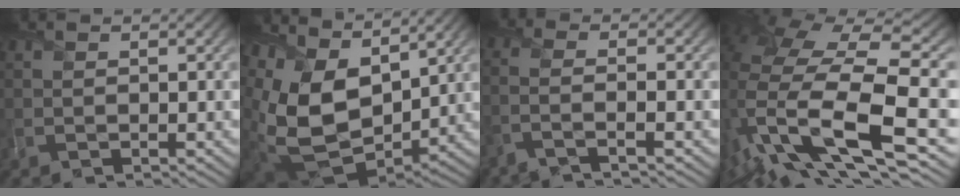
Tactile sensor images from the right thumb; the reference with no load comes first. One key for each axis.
{"total": 15.8, "fx": 3.5, "fy": 10.6, "fz": 11.2, "tx": -0.281, "ty": -0.020, "tz": 0.083}
{"total": 3.8, "fx": -2.4, "fy": 0.6, "fz": 2.9, "tx": -0.045, "ty": 0.002, "tz": -0.072}
{"total": 18.0, "fx": -4.9, "fy": 6.4, "fz": 16.1, "tx": -0.326, "ty": -0.026, "tz": -0.081}